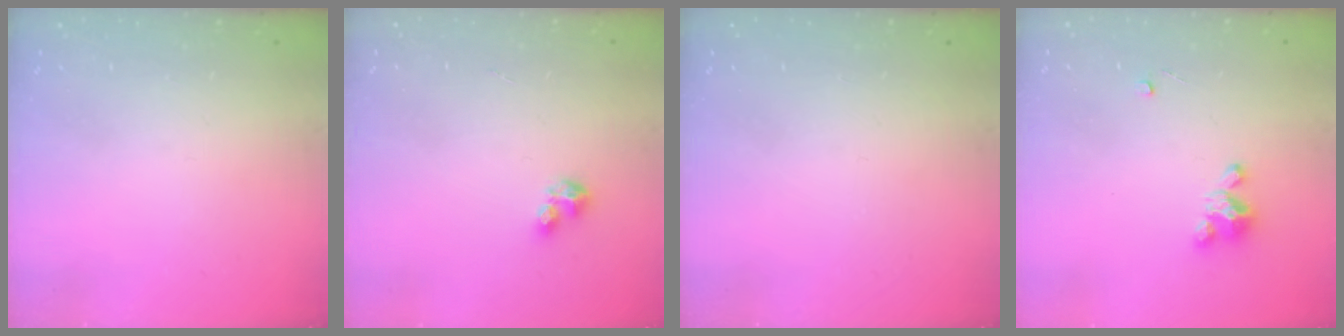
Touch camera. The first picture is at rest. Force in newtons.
{"total": 3.2, "press": 3.2, "slide": 0.4}
{"total": 0.0}
{"total": 3.5, "press": 3.5, "slide": 0.2}